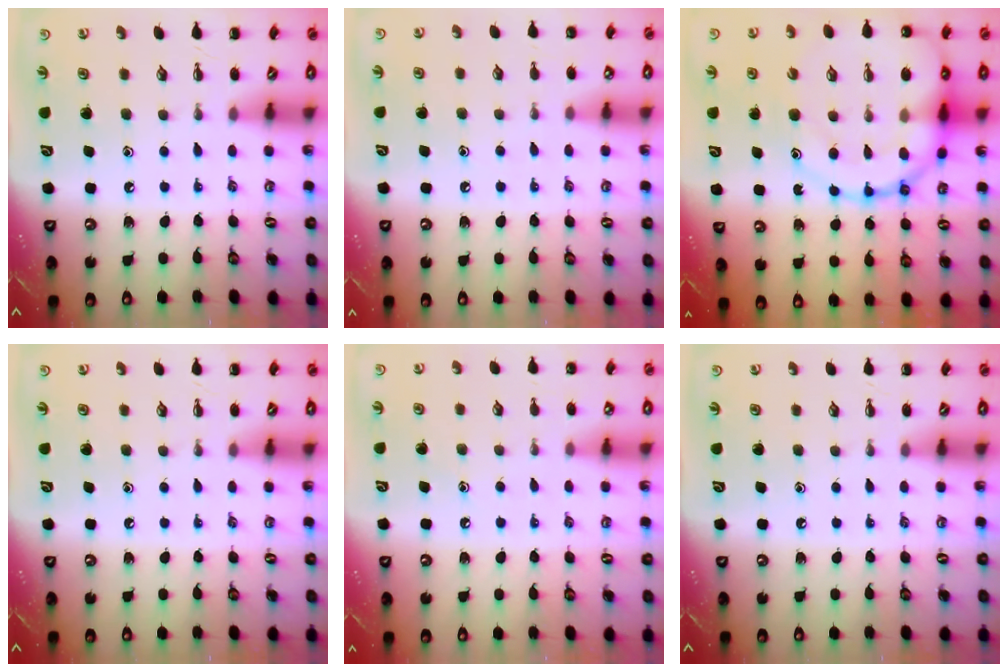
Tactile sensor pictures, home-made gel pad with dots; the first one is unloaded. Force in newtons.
{"total": 3.7, "press": 3.6, "slide": 1.0}
{"total": 23.2, "press": 23.0, "slide": 3.4}
{"total": 0.0}
{"total": 5.1, "press": 4.9, "slide": 1.4}
{"total": 0.0}